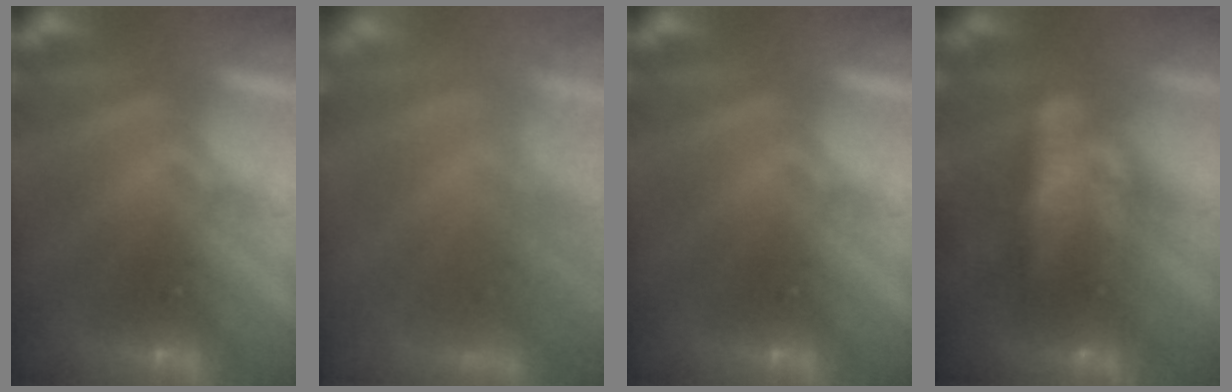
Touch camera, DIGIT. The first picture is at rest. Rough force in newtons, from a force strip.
{"total": 7.6}
{"total": 0.0}
{"total": 7.1}